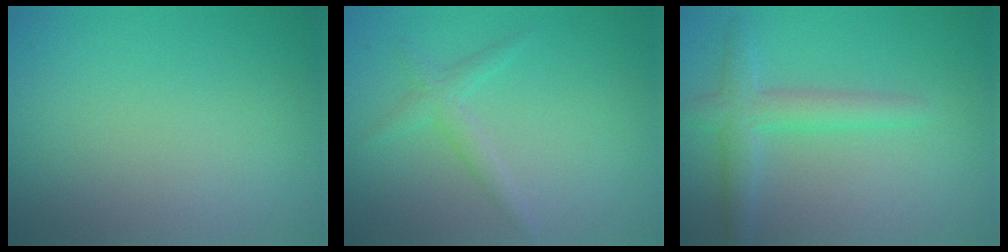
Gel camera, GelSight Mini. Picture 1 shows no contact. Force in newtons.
{"total": 1.6, "press": 1.6, "slide": 0.1}
{"total": 3.0, "press": 3.0, "slide": 0.2}